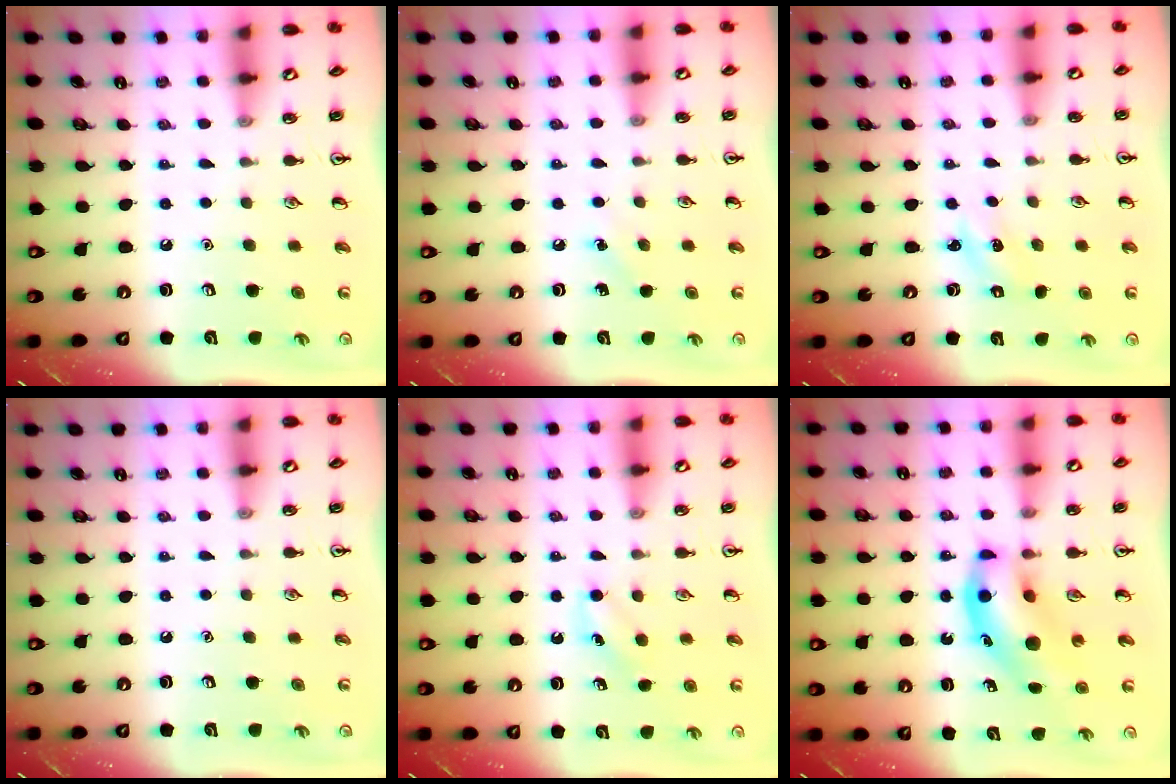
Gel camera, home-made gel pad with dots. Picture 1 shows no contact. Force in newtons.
{"total": 4.1, "press": 3.9, "slide": 1.1}
{"total": 1.4, "press": 1.3, "slide": 0.5}
{"total": 0.0}
{"total": 3.3, "press": 3.2, "slide": 1.0}
{"total": 11.0, "press": 10.6, "slide": 2.9}